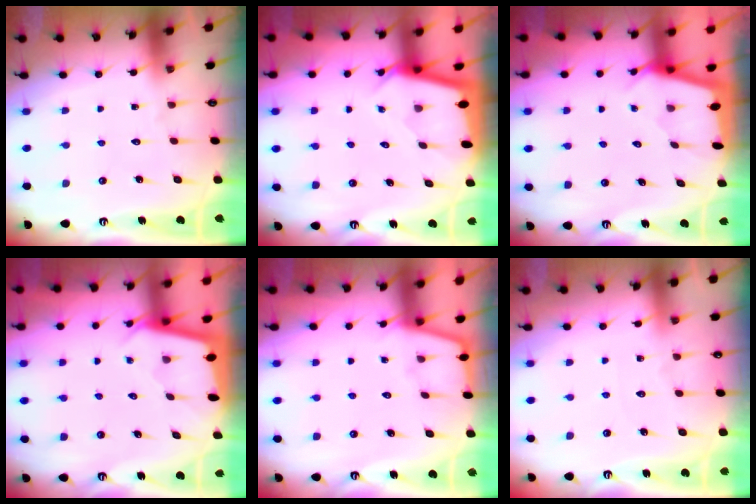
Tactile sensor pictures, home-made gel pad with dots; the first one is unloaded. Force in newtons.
{"total": 2.3, "press": 2.3, "slide": 0.2}
{"total": 2.2, "press": 2.2, "slide": 0.3}
{"total": 1.8, "press": 1.8, "slide": 0.1}
{"total": 2.3, "press": 2.3, "slide": 0.4}
{"total": 3.0, "press": 2.9, "slide": 0.4}